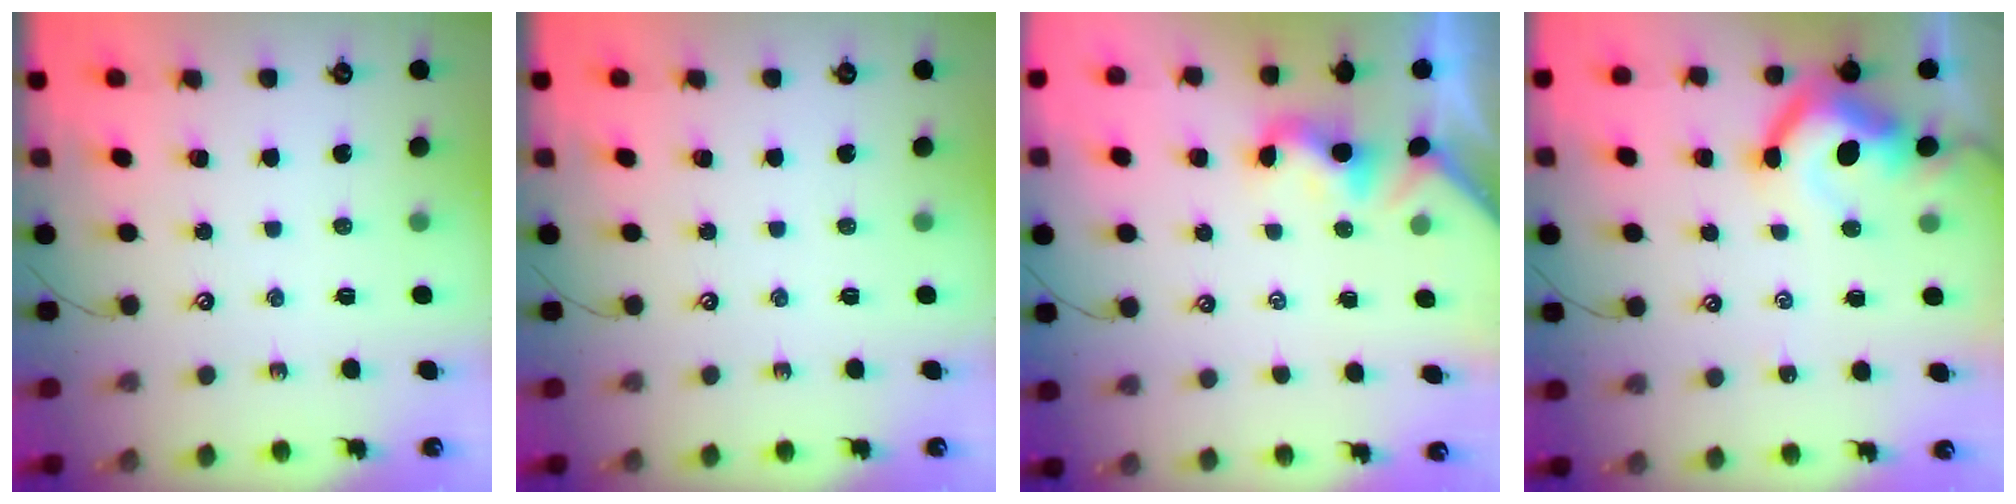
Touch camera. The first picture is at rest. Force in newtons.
{"total": 0.0}
{"total": 1.9, "press": 1.9, "slide": 0.6}
{"total": 10.3, "press": 10.2, "slide": 1.5}